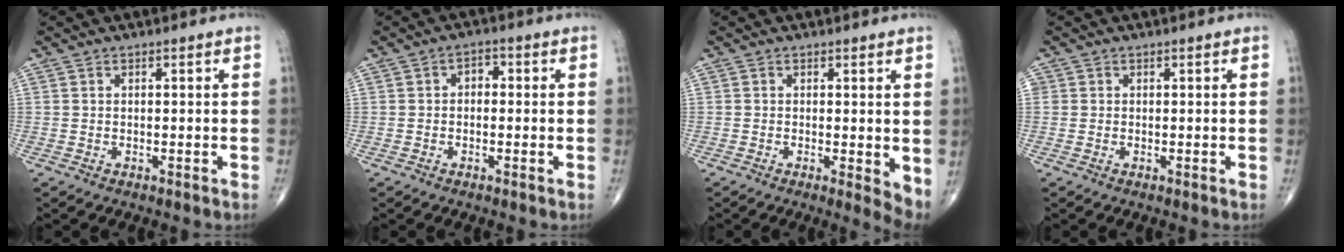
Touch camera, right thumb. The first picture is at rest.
{"total": 2.5, "force": [0.0, 1.8, 1.7], "torque": [-0.012, 0.012, -0.008]}
{"total": 4.2, "force": [0.1, 1.3, 4.0], "torque": [-0.054, -0.012, 0.000]}
{"total": 0.7, "force": [0.1, 0.7, 0.1], "torque": [0.006, 0.003, 0.000]}